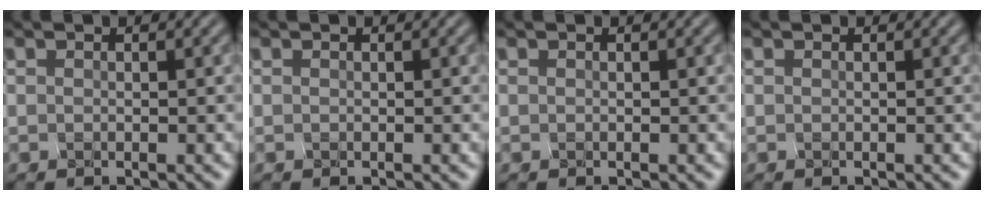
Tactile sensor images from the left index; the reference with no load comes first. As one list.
[{"total": 0.0}, {"total": 0.0}, {"total": 0.0}]